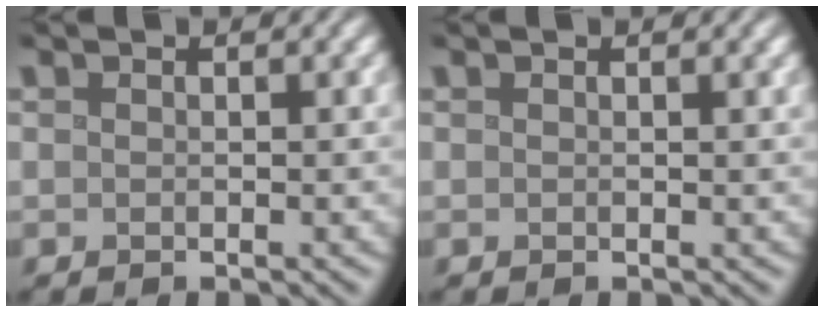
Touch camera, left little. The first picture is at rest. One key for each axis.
{"total": 0.7, "fx": 0.4, "fy": 0.0, "fz": 0.5, "tx": -0.003, "ty": 0.006, "tz": 0.006}